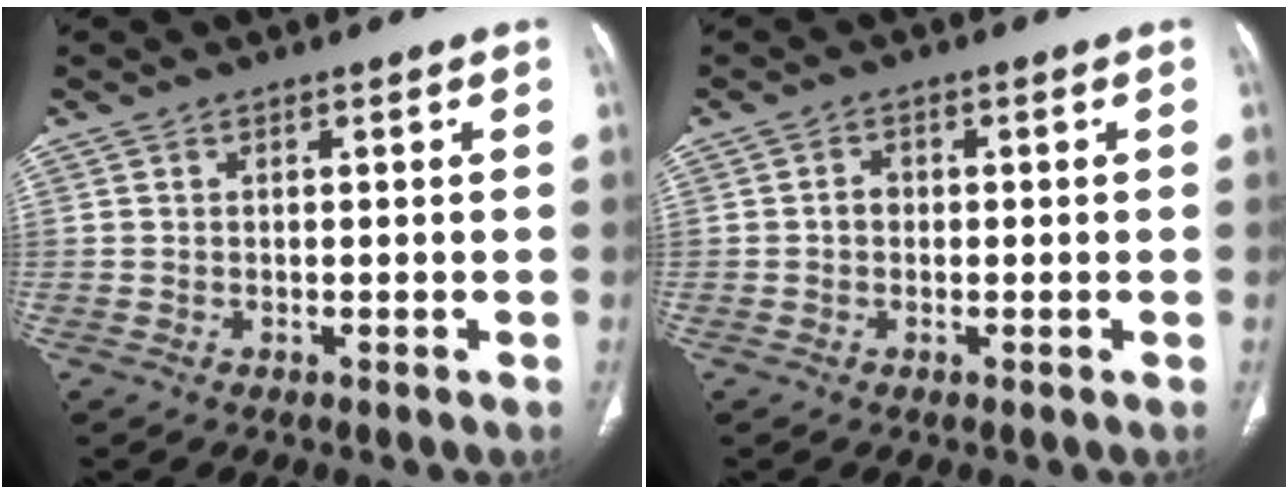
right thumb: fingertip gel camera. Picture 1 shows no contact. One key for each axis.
{"total": 1.6, "fx": -0.2, "fy": 1.3, "fz": 0.8, "tx": -0.006, "ty": 0.007, "tz": -0.006}